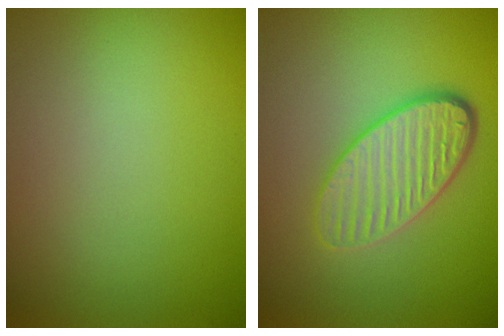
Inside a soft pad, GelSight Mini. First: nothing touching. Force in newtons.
{"total": 4.9, "press": 3.7, "slide": 3.2}